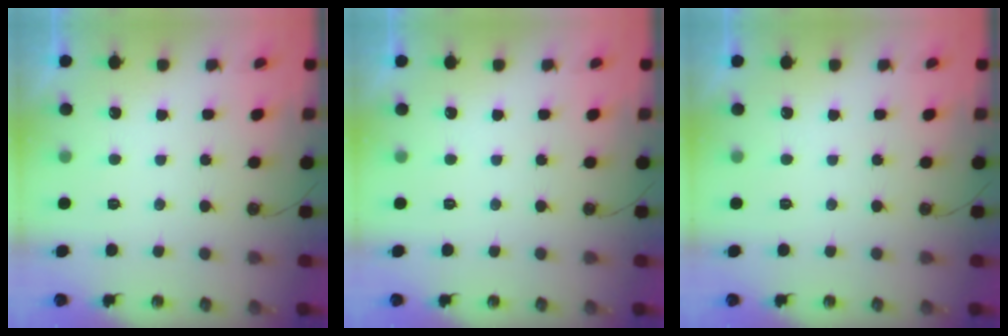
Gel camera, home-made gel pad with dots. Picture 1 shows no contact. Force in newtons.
{"total": 0.0}
{"total": 0.0}